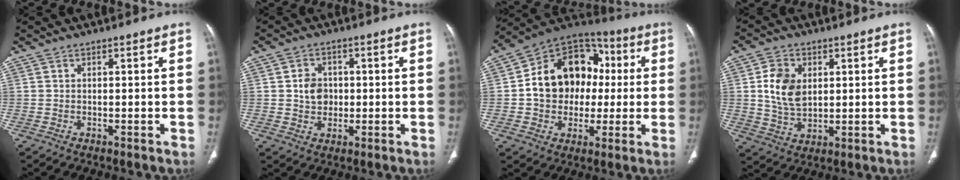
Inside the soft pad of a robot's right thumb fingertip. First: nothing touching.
{"total": 5.0, "force": [0.2, 4.3, 2.6], "torque": [-0.023, 0.003, 0.001]}
{"total": 18.4, "force": [0.9, 14.7, 11.1], "torque": [-0.134, 0.035, 0.013]}
{"total": 8.8, "force": [1.8, 6.3, 5.9], "torque": [-0.094, -0.010, 0.038]}